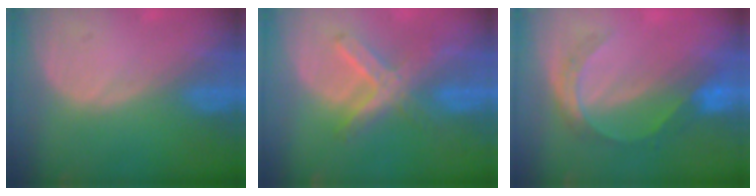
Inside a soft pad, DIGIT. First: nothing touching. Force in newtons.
{"total": 7.0, "press": 6.2, "slide": 3.2}
{"total": 5.3, "press": 5.0, "slide": 1.6}